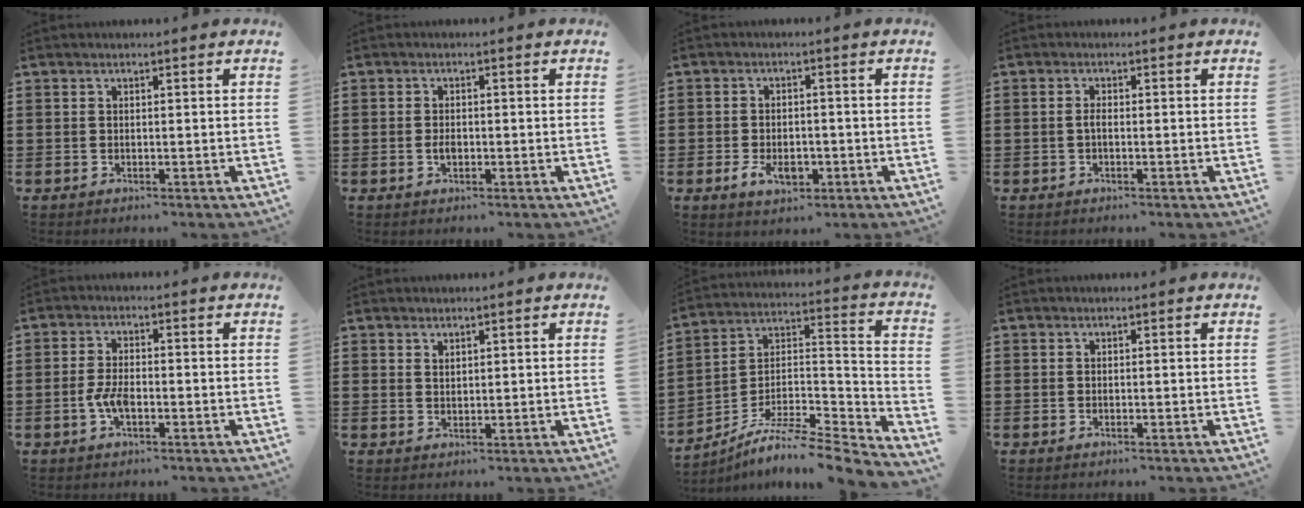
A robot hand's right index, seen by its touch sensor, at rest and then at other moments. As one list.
[{"total": 1.5, "force": [-0.4, 0.7, 1.3], "torque": [-0.026, -0.003, -0.006]}, {"total": 4.1, "force": [-1.5, 2.4, 2.9], "torque": [-0.058, -0.005, -0.031]}, {"total": 1.3, "force": [-0.3, 0.4, 1.2], "torque": [-0.031, -0.003, -0.009]}, {"total": 3.8, "force": [-1.3, 1.5, 3.3], "torque": [-0.081, -0.007, -0.028]}, {"total": 1.3, "force": [1.1, 0.5, 0.2], "torque": [-0.004, 0.002, 0.022]}, {"total": 7.6, "force": [-6.5, 1.5, 3.6], "torque": [-0.065, 0.002, -0.130]}, {"total": 0.0}]